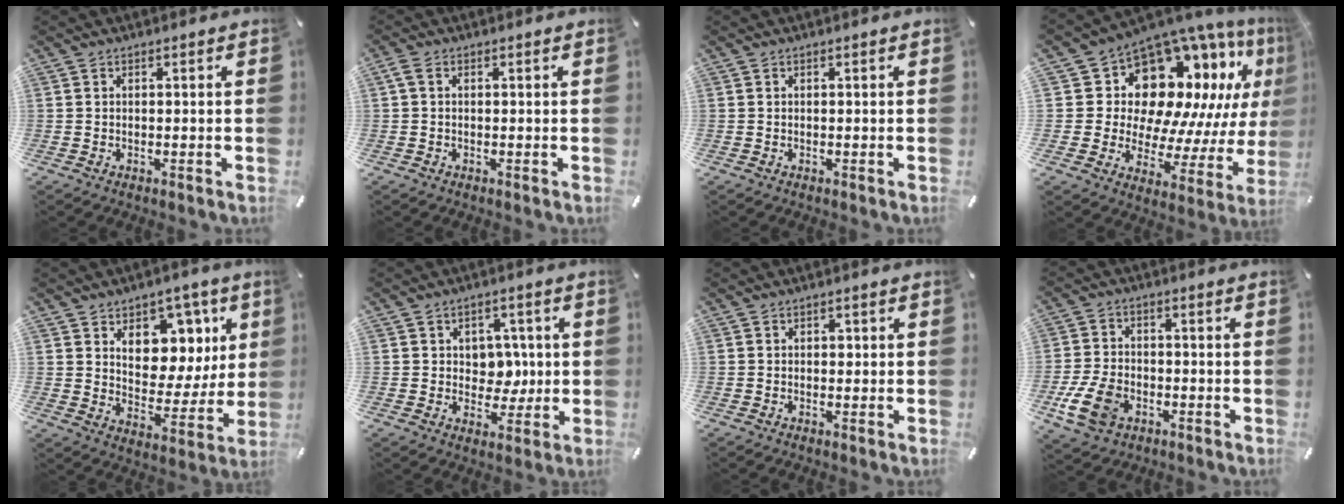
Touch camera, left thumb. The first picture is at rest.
{"total": 1.3, "force": [0.1, 0.6, 1.1], "torque": [-0.024, 0.005, 0.001]}
{"total": 0.0}
{"total": 15.6, "force": [9.3, 10.5, 6.9], "torque": [-0.109, -0.105, 0.173]}
{"total": 11.2, "force": [5.1, 9.0, 4.4], "torque": [-0.052, -0.049, 0.095]}
{"total": 6.5, "force": [0.7, 5.8, 2.8], "torque": [-0.030, -0.001, 0.009]}
{"total": 1.1, "force": [0.1, 1.0, 0.6], "torque": [-0.004, 0.002, -0.001]}
{"total": 9.7, "force": [-3.7, 6.8, 5.8], "torque": [-0.133, 0.005, -0.071]}